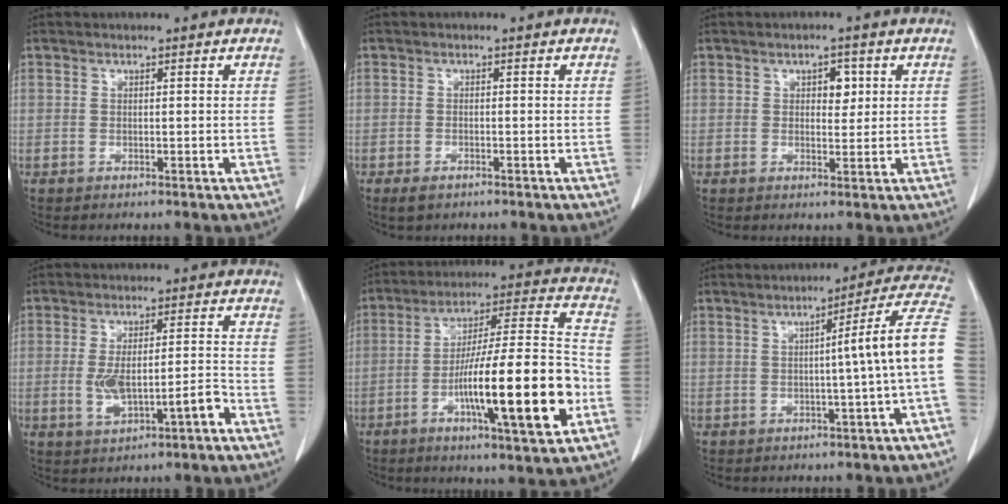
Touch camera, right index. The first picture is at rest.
{"total": 1.9, "force": [-1.2, 0.9, 1.2], "torque": [-0.024, -0.002, -0.012]}
{"total": 2.9, "force": [0.9, 1.7, 2.2], "torque": [-0.028, 0.003, 0.013]}
{"total": 7.5, "force": [-2.5, 2.0, 6.8], "torque": [-0.127, 0.014, -0.031]}
{"total": 20.3, "force": [-6.6, 1.8, 19.1], "torque": [-0.297, 0.004, -0.099]}
{"total": 9.7, "force": [-0.8, -2.1, 9.5], "torque": [-0.109, 0.018, -0.015]}